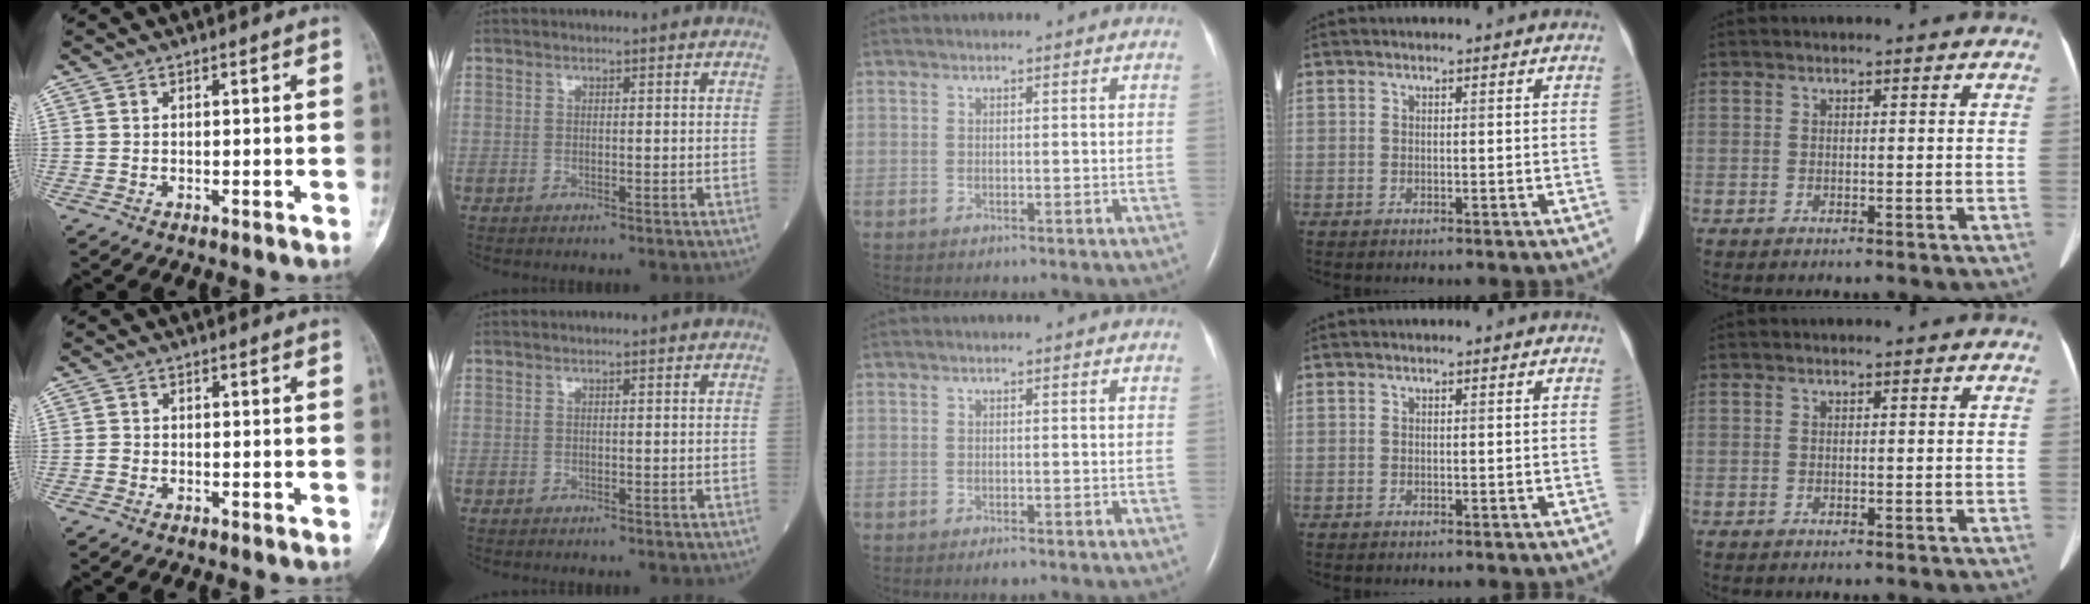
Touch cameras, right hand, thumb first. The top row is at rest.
{"thumb": {"total": 0.8, "force": [-0.4, 0.7, 0.3], "torque": [-0.002, 0.003, -0.010]}, "middle": {"total": 1.0, "force": [-0.7, 0.2, 0.7], "torque": [-0.012, -0.003, -0.008]}}